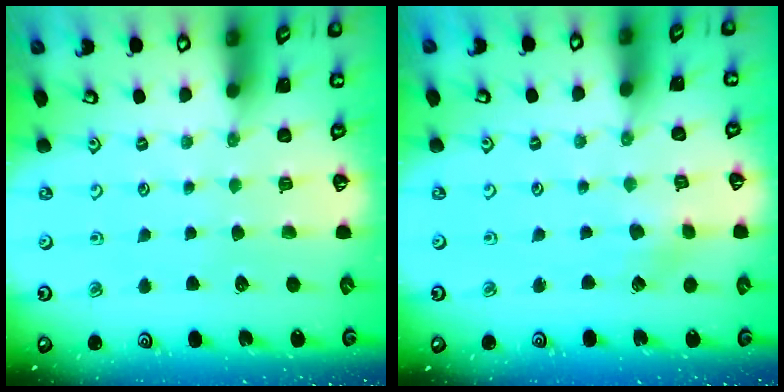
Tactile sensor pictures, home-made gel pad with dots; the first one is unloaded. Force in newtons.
{"total": 2.5, "press": 2.4, "slide": 0.3}